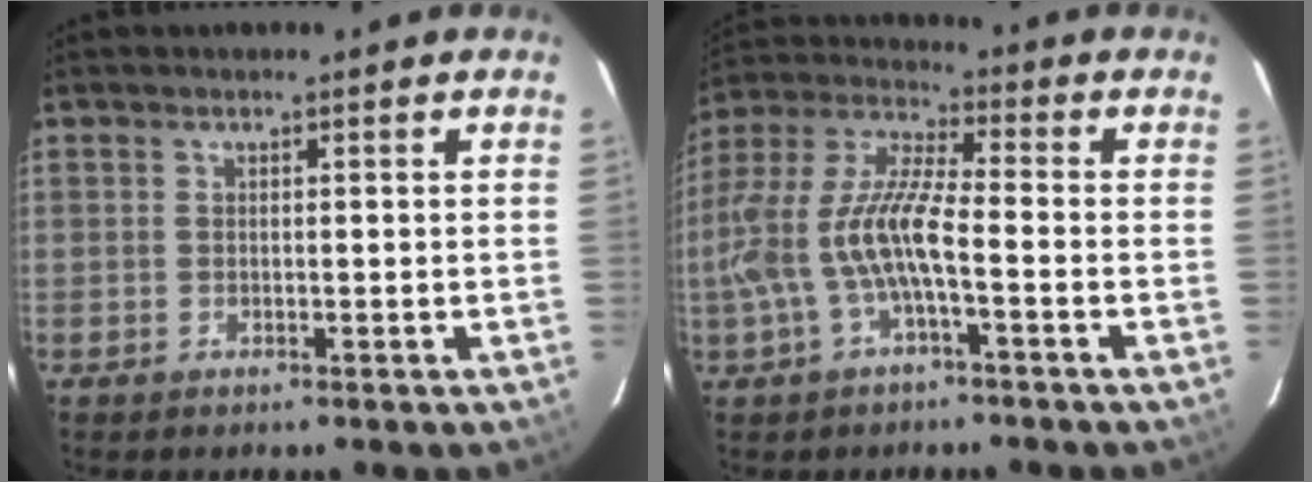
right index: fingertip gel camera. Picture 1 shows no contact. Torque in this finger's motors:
{"motor_torque": [0.88, -0.32, 0.90, 0.21]}